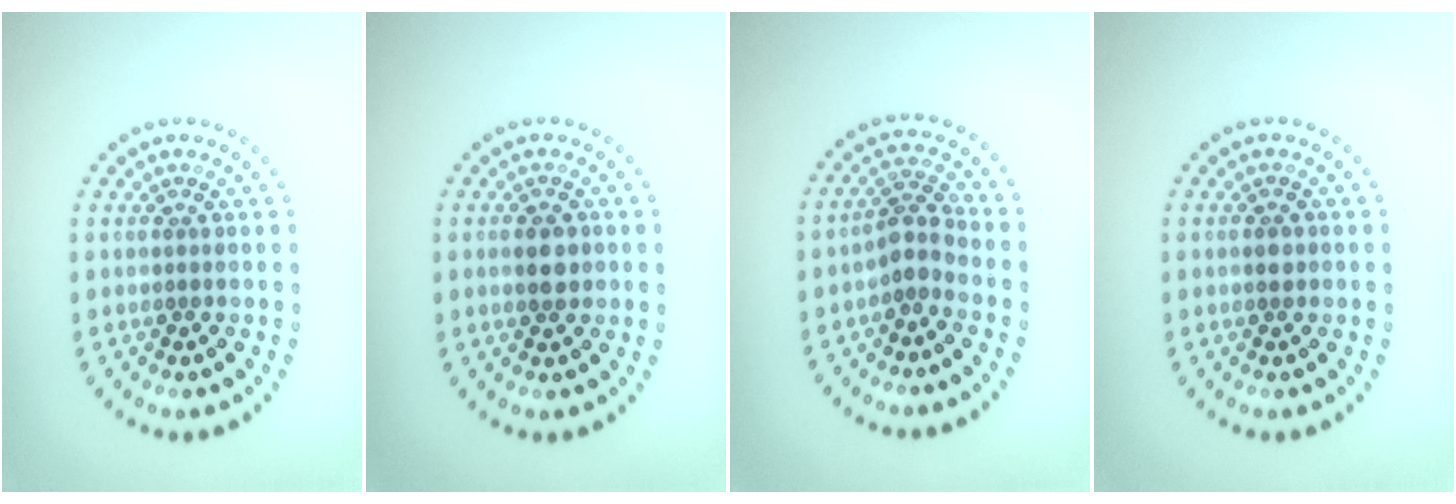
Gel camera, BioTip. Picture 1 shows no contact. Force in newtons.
{"total": 2.6, "press": 2.6, "slide": 0.1}
{"total": 2.4, "press": 1.9, "slide": 1.5}
{"total": 1.1, "press": 1.1, "slide": 0.1}